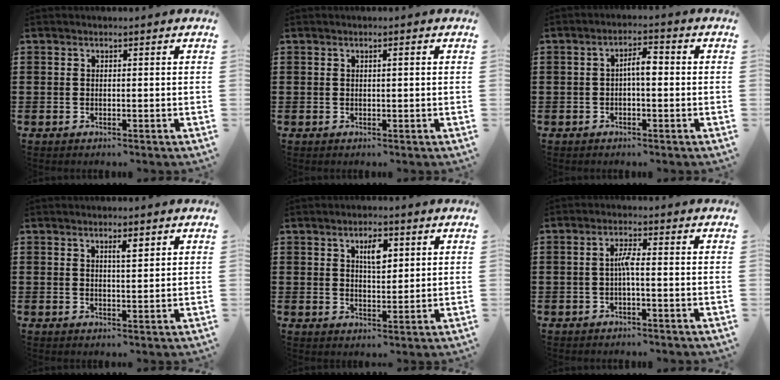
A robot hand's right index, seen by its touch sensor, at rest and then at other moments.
{"total": 0.7, "force": [0.1, 0.0, 0.7], "torque": [-0.013, -0.001, 0.002]}
{"total": 3.3, "force": [-0.3, 1.0, 3.1], "torque": [-0.058, 0.009, -0.009]}
{"total": 2.2, "force": [1.1, 0.4, 1.9], "torque": [-0.023, -0.004, 0.012]}
{"total": 4.1, "force": [1.8, 1.7, 3.2], "torque": [-0.053, 0.003, 0.027]}
{"total": 2.6, "force": [-0.5, 0.2, 2.5], "torque": [-0.050, 0.001, -0.011]}